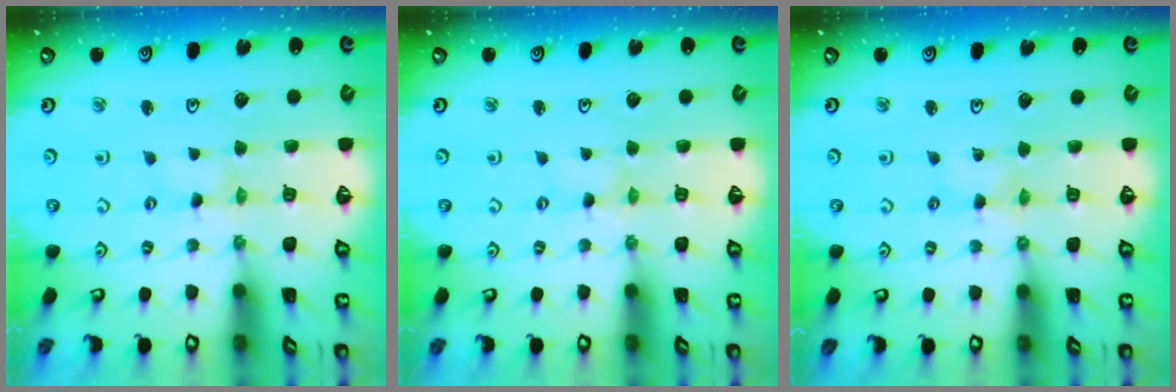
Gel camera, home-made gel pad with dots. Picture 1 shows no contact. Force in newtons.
{"total": 0.0}
{"total": 0.0}